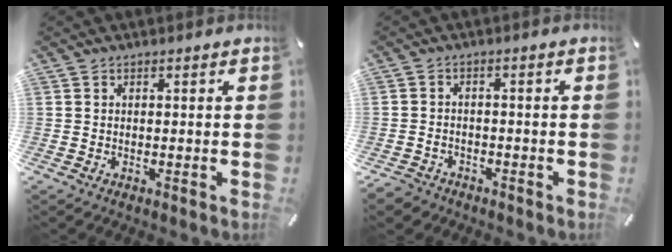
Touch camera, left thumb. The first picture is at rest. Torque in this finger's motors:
{"motor_torque": [-0.14, 0.22, 0.07, 0.05, 0.05]}